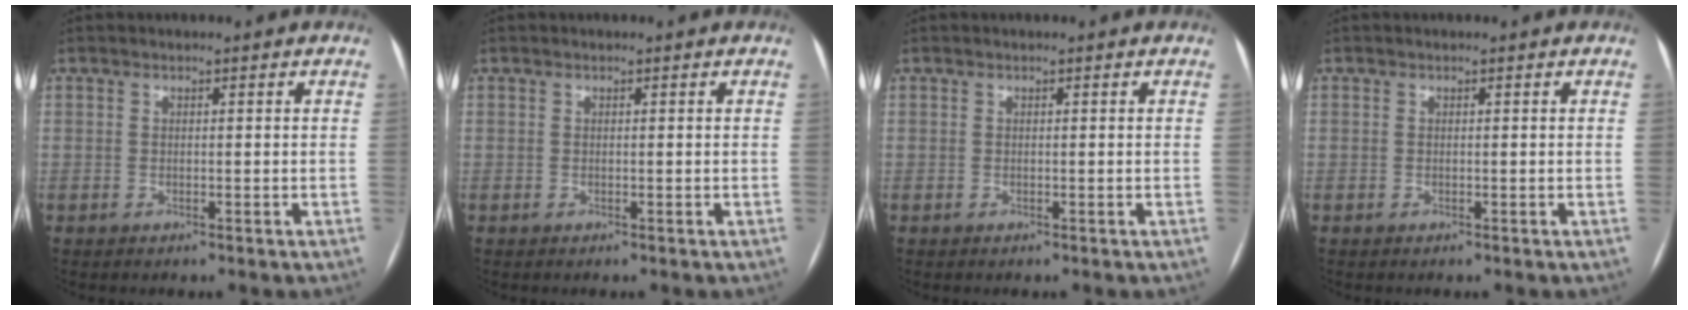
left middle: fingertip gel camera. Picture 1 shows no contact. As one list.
[{"total": 0.0}, {"total": 0.0}, {"total": 0.0}]